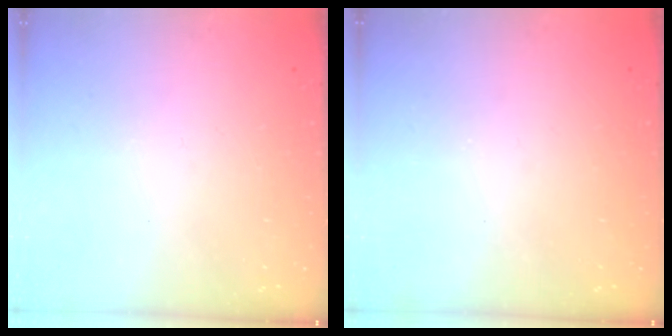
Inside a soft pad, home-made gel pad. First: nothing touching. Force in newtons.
{"total": 1.0, "press": 1.0, "slide": 0.1}